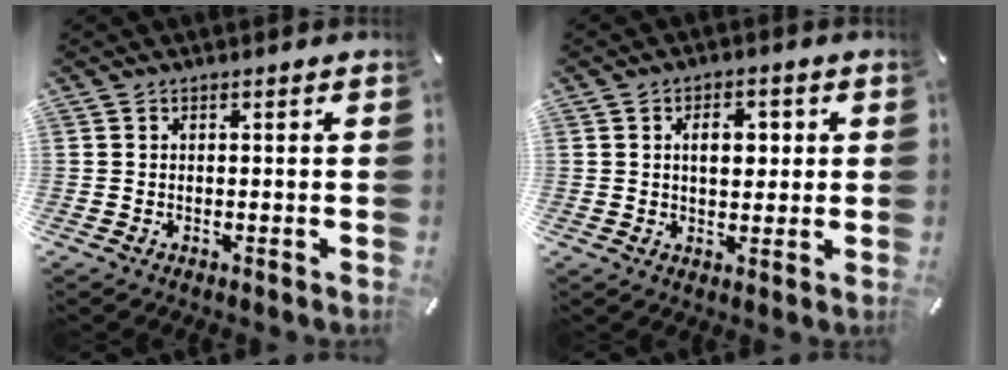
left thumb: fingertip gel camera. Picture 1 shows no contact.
{"total": 6.2, "force": [1.2, 4.0, 4.6], "torque": [-0.058, -0.004, 0.010]}